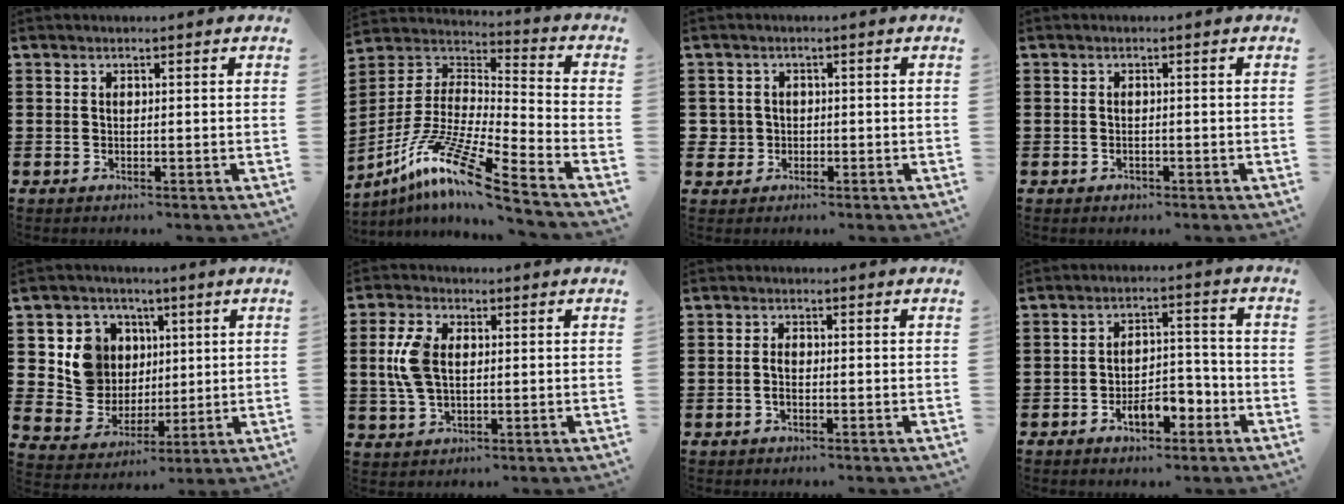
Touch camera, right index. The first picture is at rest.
{"total": 12.7, "force": [-9.8, 0.3, 8.1], "torque": [-0.170, -0.002, -0.196]}
{"total": 2.3, "force": [-0.8, 2.1, 0.3], "torque": [-0.025, -0.001, -0.022]}
{"total": 0.8, "force": [-0.5, 0.4, 0.4], "torque": [-0.011, -0.006, -0.010]}
{"total": 8.7, "force": [2.4, 8.1, 1.8], "torque": [-0.074, 0.002, 0.051]}
{"total": 6.5, "force": [0.7, 4.0, 5.1], "torque": [-0.130, 0.008, 0.006]}
{"total": 1.4, "force": [-0.5, 0.7, 1.1], "torque": [-0.032, -0.006, -0.011]}
{"total": 6.0, "force": [-3.4, 3.1, 3.9], "torque": [-0.054, 0.015, -0.062]}